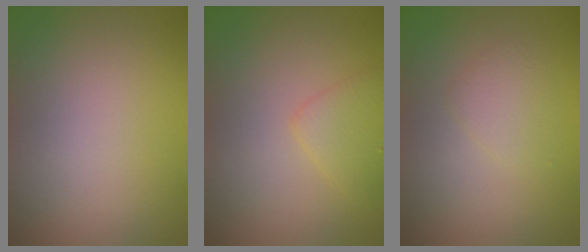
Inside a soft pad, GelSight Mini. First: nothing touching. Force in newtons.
{"total": 2.0, "press": 2.0, "slide": 0.1}
{"total": 1.4, "press": 1.4, "slide": 0.1}